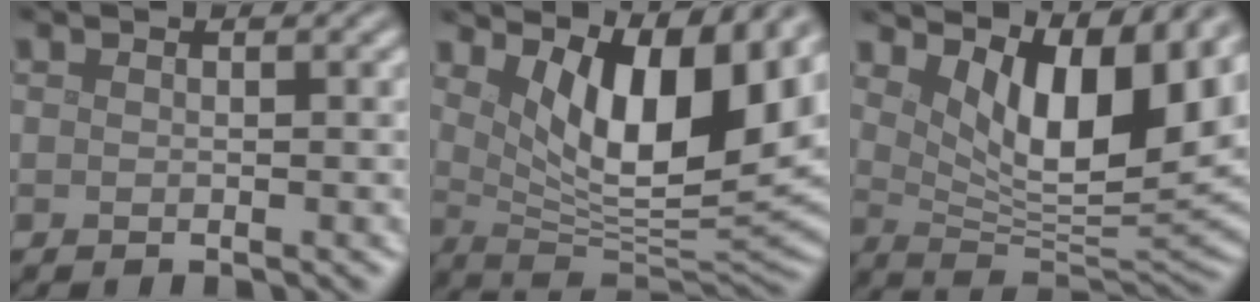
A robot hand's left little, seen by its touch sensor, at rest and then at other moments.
{"total": 10.2, "force": [3.7, 4.2, 8.6], "torque": [-0.136, -0.016, 0.062]}
{"total": 9.5, "force": [4.0, 3.9, 7.7], "torque": [-0.123, -0.016, 0.069]}